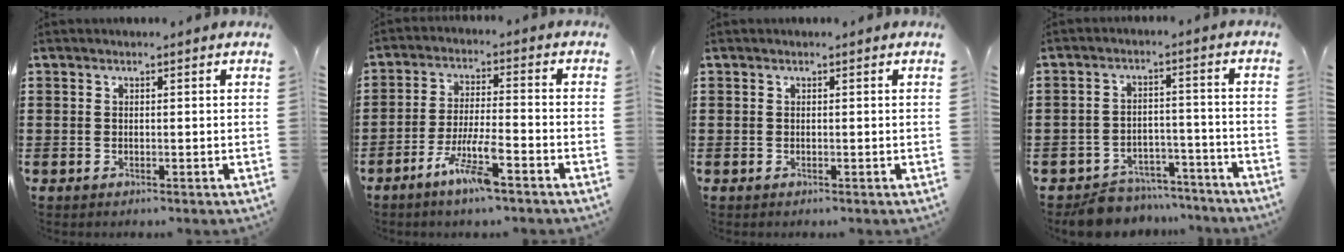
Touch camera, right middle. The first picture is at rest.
{"total": 7.4, "force": [-4.5, 1.1, 5.8], "torque": [-0.117, -0.005, -0.085]}
{"total": 0.0}
{"total": 6.4, "force": [-6.3, 1.3, 0.5], "torque": [-0.011, 0.017, -0.124]}